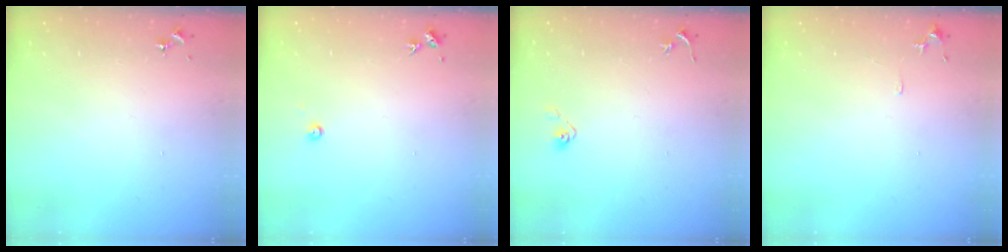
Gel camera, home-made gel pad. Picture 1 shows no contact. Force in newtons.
{"total": 2.7, "press": 2.7, "slide": 0.2}
{"total": 3.9, "press": 3.4, "slide": 1.9}
{"total": 5.7, "press": 5.6, "slide": 0.6}